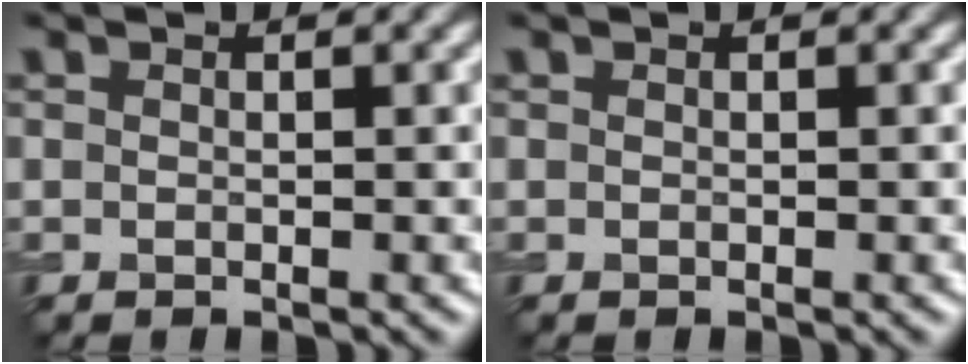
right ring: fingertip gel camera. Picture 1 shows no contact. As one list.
[{"total": 0.0}]